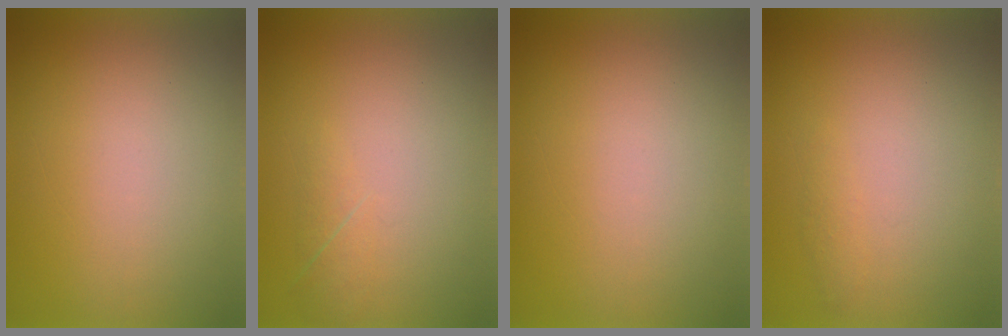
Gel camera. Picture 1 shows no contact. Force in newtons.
{"total": 1.9}
{"total": 0.0}
{"total": 1.2}